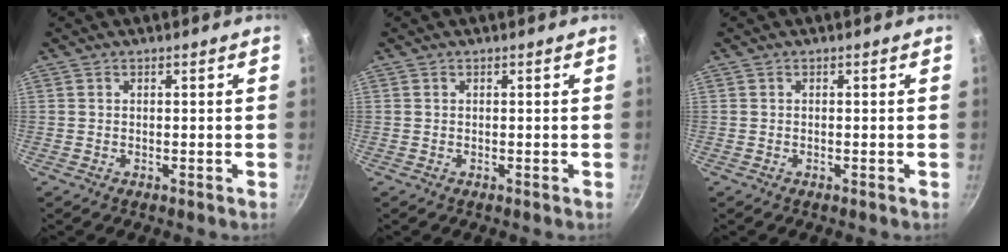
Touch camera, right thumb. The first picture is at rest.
{"total": 0.0}
{"total": 0.0}